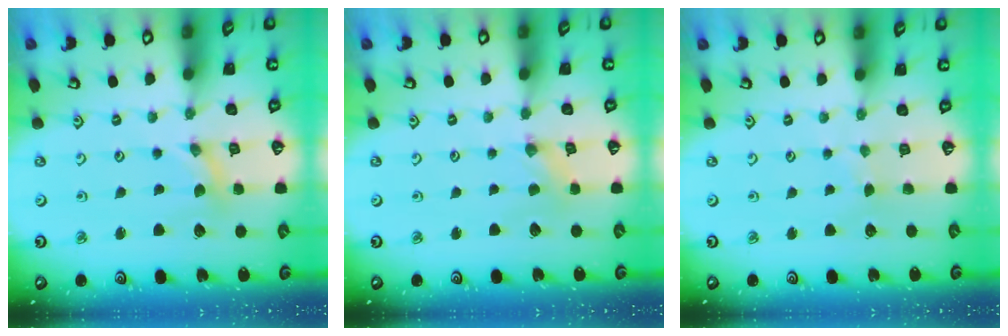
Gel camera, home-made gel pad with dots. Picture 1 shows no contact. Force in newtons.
{"total": 0.8, "press": 0.7, "slide": 0.1}
{"total": 1.1, "press": 1.1, "slide": 0.2}